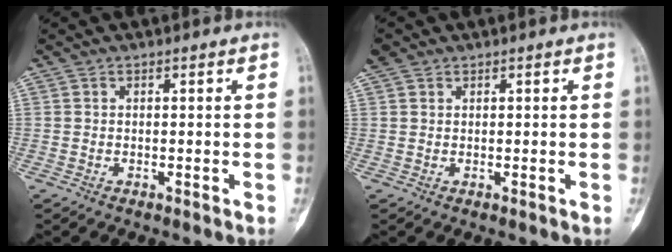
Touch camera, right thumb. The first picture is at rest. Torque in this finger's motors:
{"motor_torque": [-0.20, 0.26, -0.04, -0.15, -0.05]}